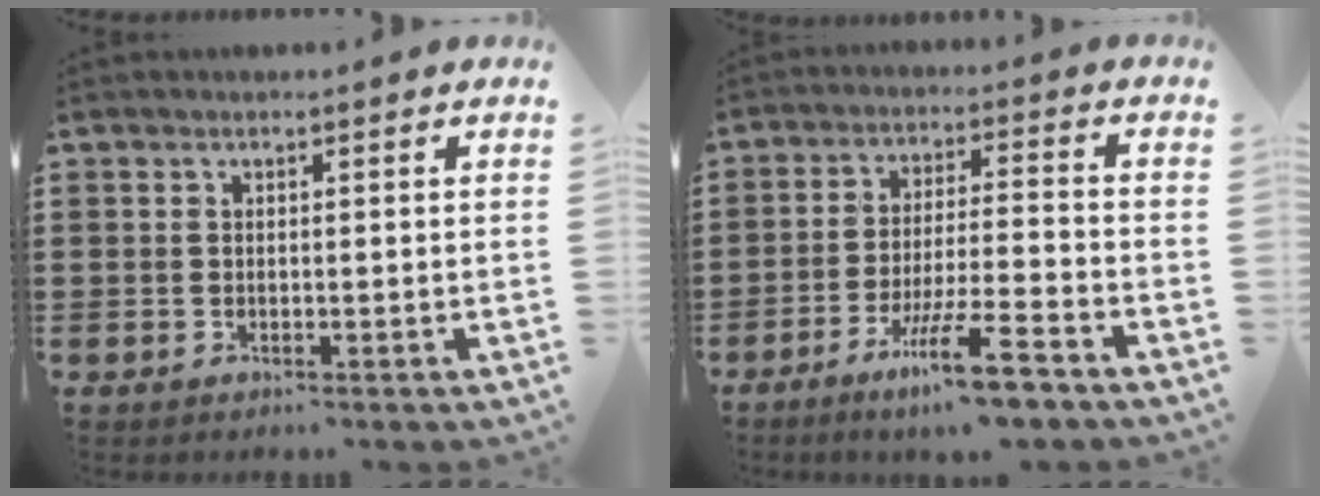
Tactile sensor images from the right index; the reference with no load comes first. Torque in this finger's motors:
{"motor_torque": [1.70, -0.43, 0.73, 0.21]}